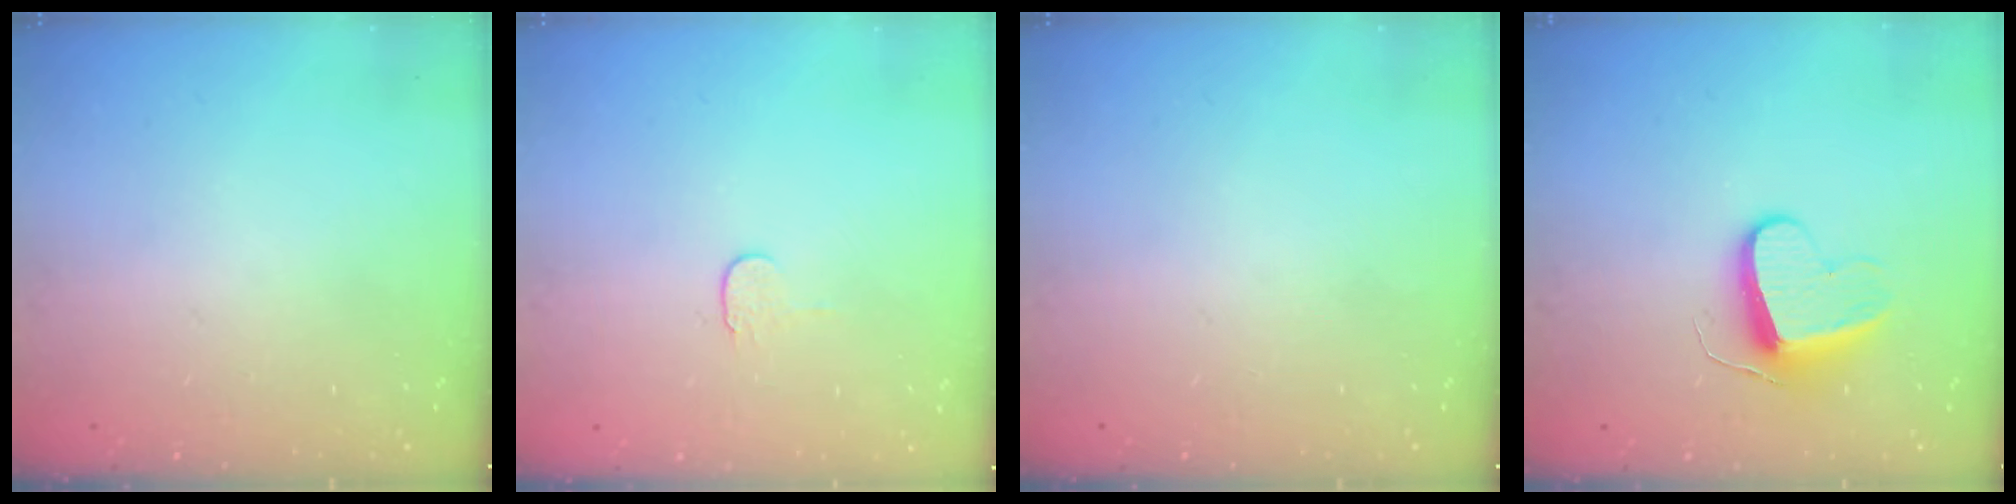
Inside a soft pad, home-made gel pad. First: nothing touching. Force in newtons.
{"total": 4.0, "press": 3.9, "slide": 0.5}
{"total": 0.0}
{"total": 10.6, "press": 10.6, "slide": 0.9}